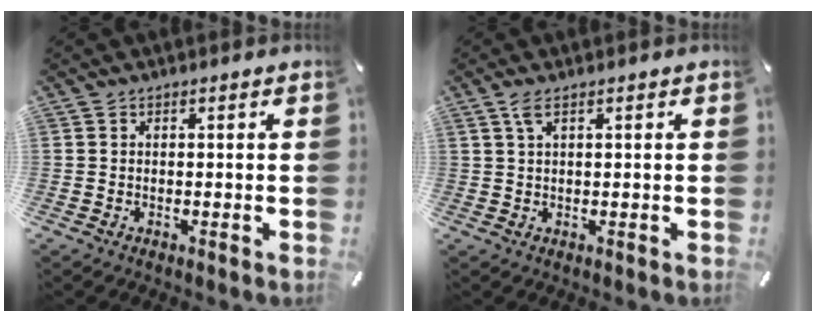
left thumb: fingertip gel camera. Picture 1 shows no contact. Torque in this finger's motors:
{"motor_torque": [1.88, 1.81, 1.51, -1.26, 0.29]}